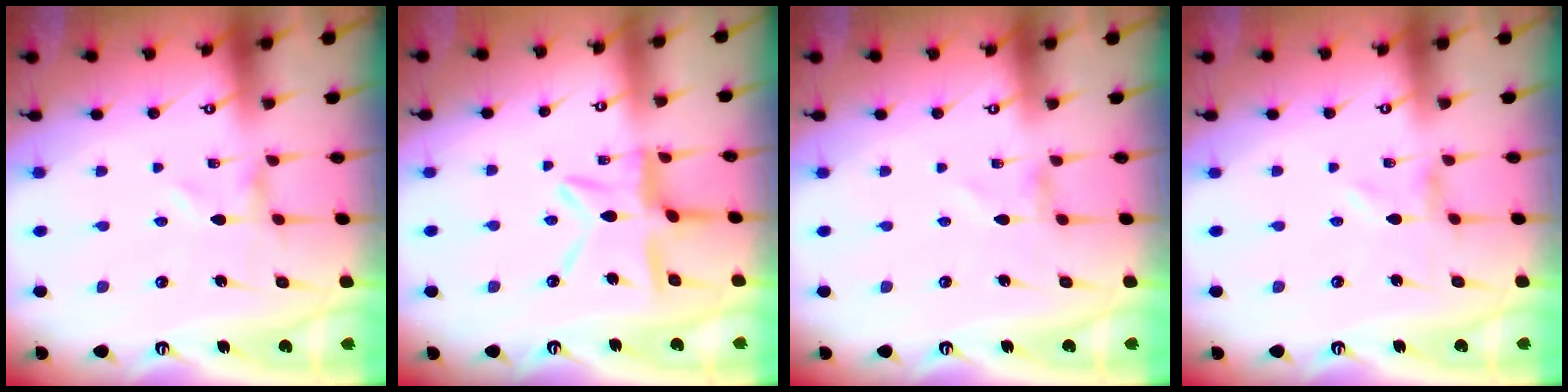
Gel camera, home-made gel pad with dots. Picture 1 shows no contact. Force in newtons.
{"total": 11.4, "press": 11.4, "slide": 1.2}
{"total": 0.0}
{"total": 0.0}